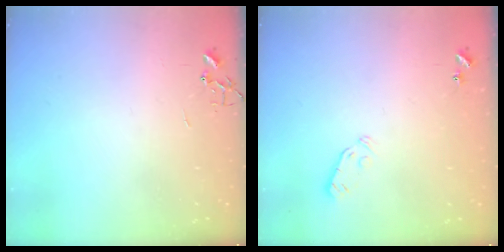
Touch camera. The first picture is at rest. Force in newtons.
{"total": 4.1, "press": 4.0, "slide": 0.7}